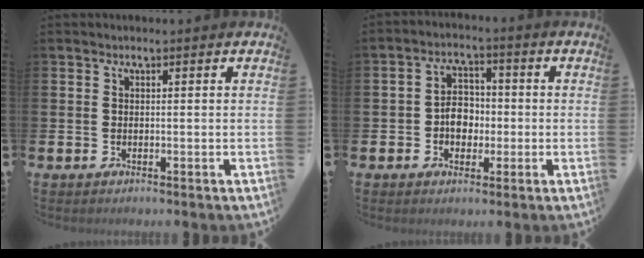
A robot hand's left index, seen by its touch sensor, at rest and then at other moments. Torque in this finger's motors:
{"motor_torque": [0.28, 0.08, 0.15, 0.07]}